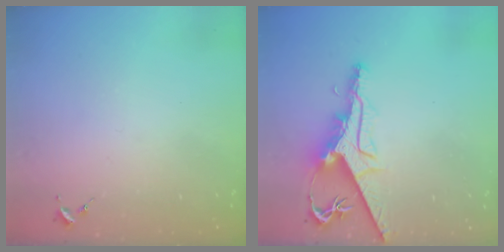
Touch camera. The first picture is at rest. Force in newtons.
{"total": 10.3, "press": 10.2, "slide": 1.1}